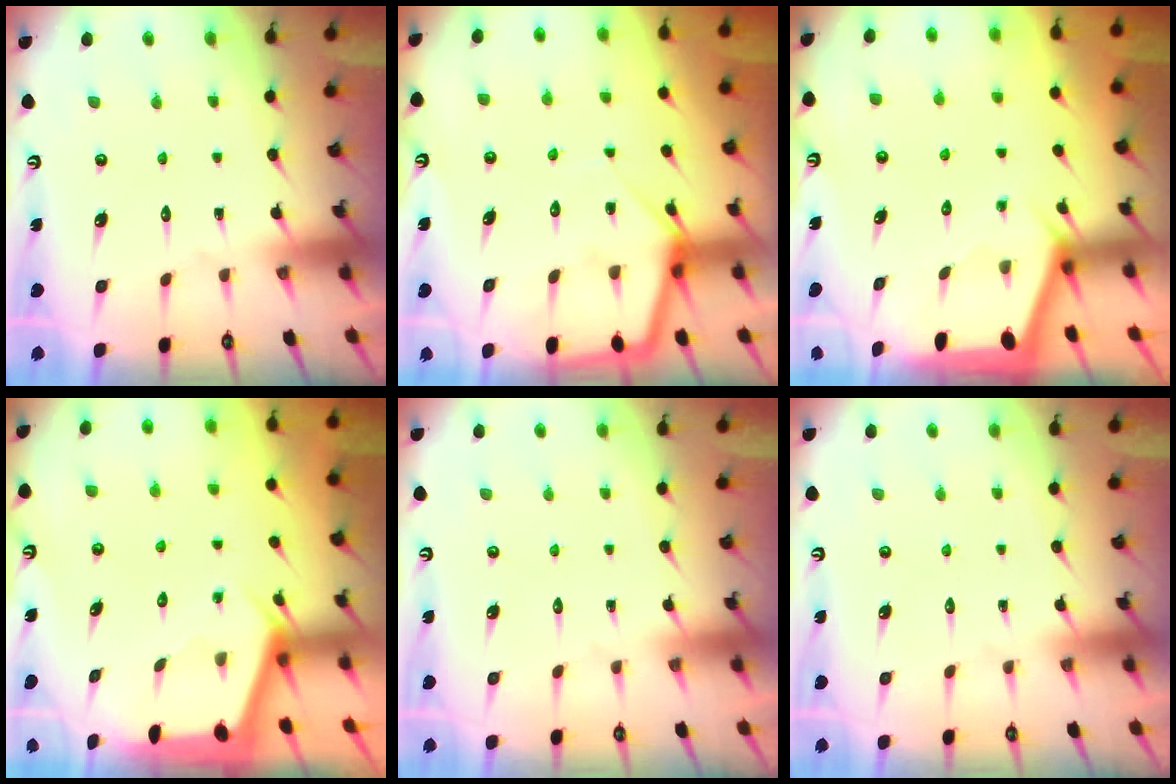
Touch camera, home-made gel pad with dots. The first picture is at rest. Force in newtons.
{"total": 6.5, "press": 6.5, "slide": 0.5}
{"total": 3.2, "press": 3.2, "slide": 0.2}
{"total": 2.4, "press": 2.4, "slide": 0.2}
{"total": 0.0}
{"total": 0.0}